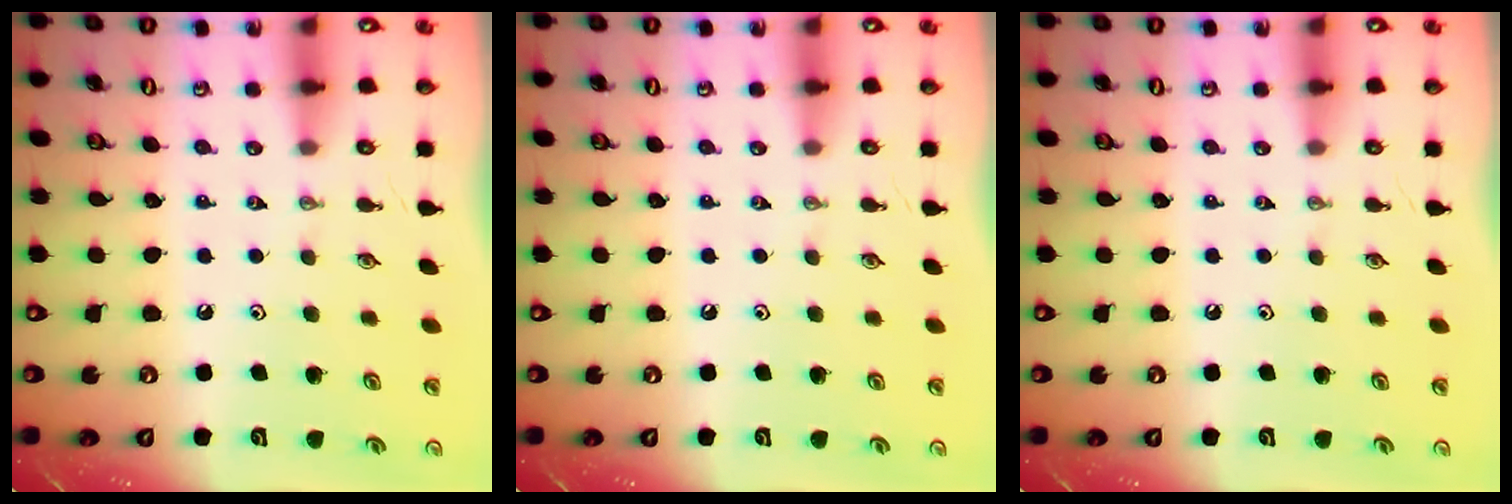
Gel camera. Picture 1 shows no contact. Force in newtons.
{"total": 0.0}
{"total": 0.0}